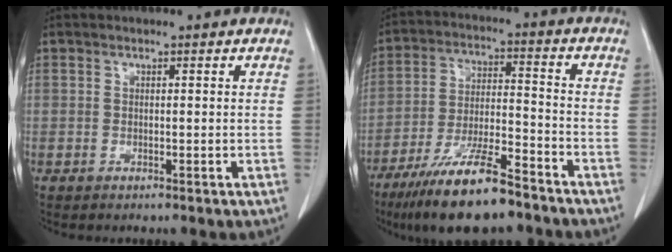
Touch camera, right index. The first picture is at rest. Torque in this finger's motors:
{"motor_torque": [1.09, -1.05, 0.78, 0.21]}